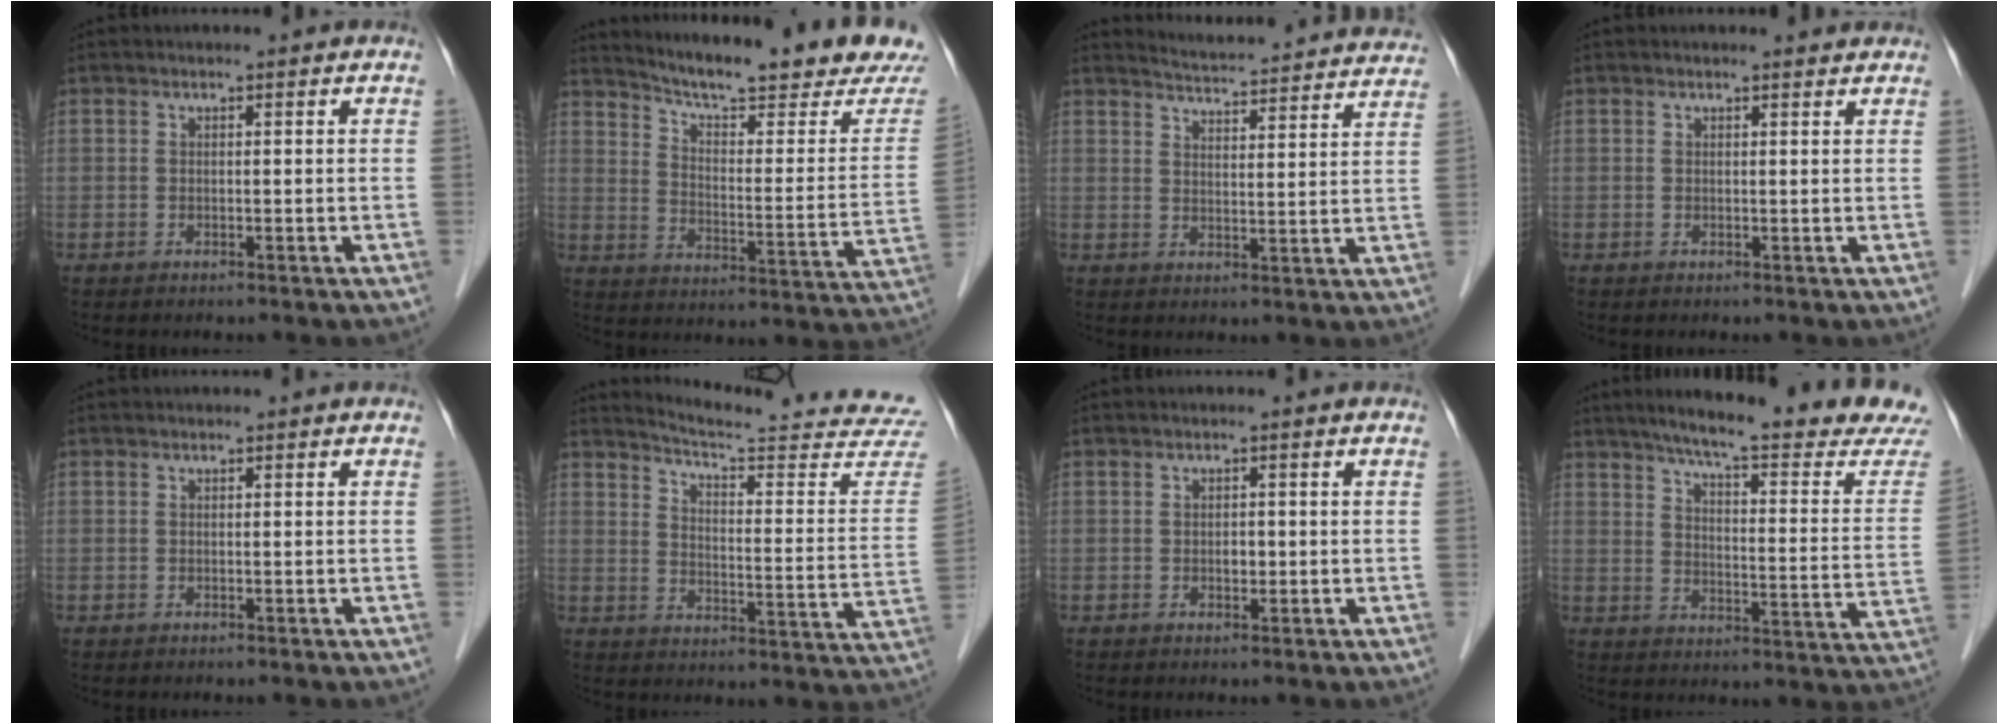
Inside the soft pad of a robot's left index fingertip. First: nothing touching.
{"total": 22.0, "force": [20.0, 0.8, 9.1], "torque": [-0.137, -0.070, 0.263]}
{"total": 19.0, "force": [18.5, 1.5, 4.3], "torque": [-0.063, -0.039, 0.220]}
{"total": 1.7, "force": [1.7, 0.2, 0.2], "torque": [-0.012, -0.001, 0.017]}
{"total": 0.0}
{"total": 22.2, "force": [21.6, -0.3, 5.2], "torque": [-0.077, -0.129, 0.254]}
{"total": 1.1, "force": [-0.2, 0.7, 0.8], "torque": [-0.015, 0.001, -0.002]}
{"total": 22.6, "force": [20.1, 0.3, 10.2], "torque": [-0.142, -0.071, 0.251]}